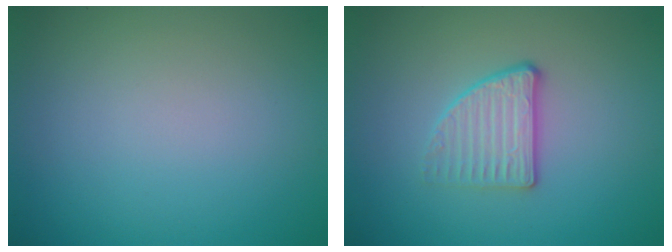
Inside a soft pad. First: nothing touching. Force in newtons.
{"total": 2.9, "press": 2.5, "slide": 1.4}